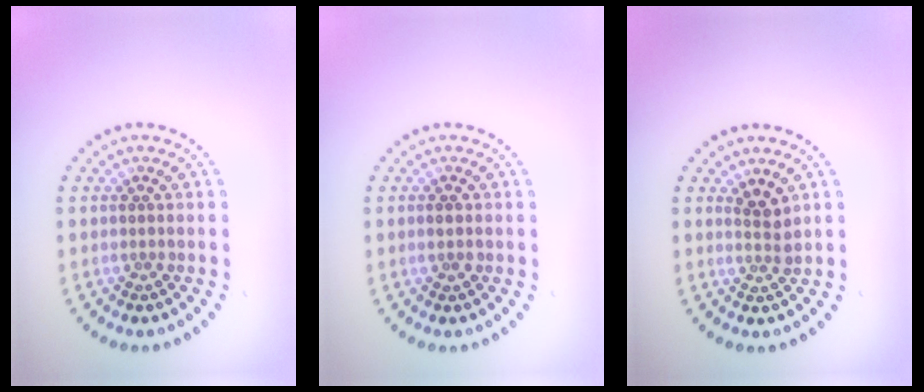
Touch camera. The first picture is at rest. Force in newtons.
{"total": 1.4, "press": 1.4, "slide": 0.2}
{"total": 1.7, "press": 1.3, "slide": 1.1}